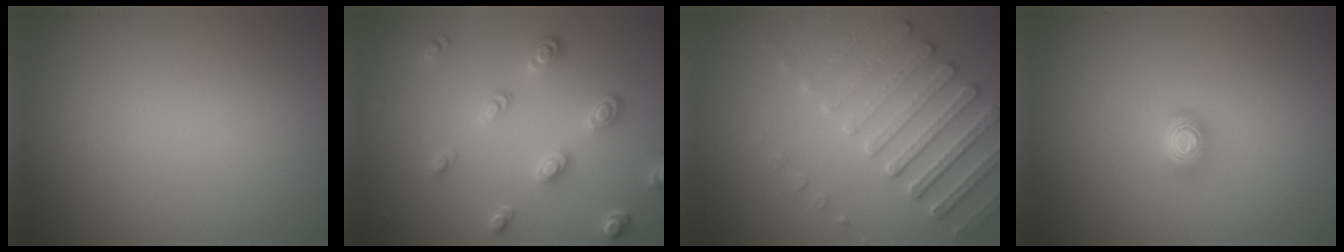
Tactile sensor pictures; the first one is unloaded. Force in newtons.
{"total": 3.7, "press": 2.8, "slide": 2.3}
{"total": 4.3, "press": 4.2, "slide": 1.0}
{"total": 2.0, "press": 1.4, "slide": 1.4}